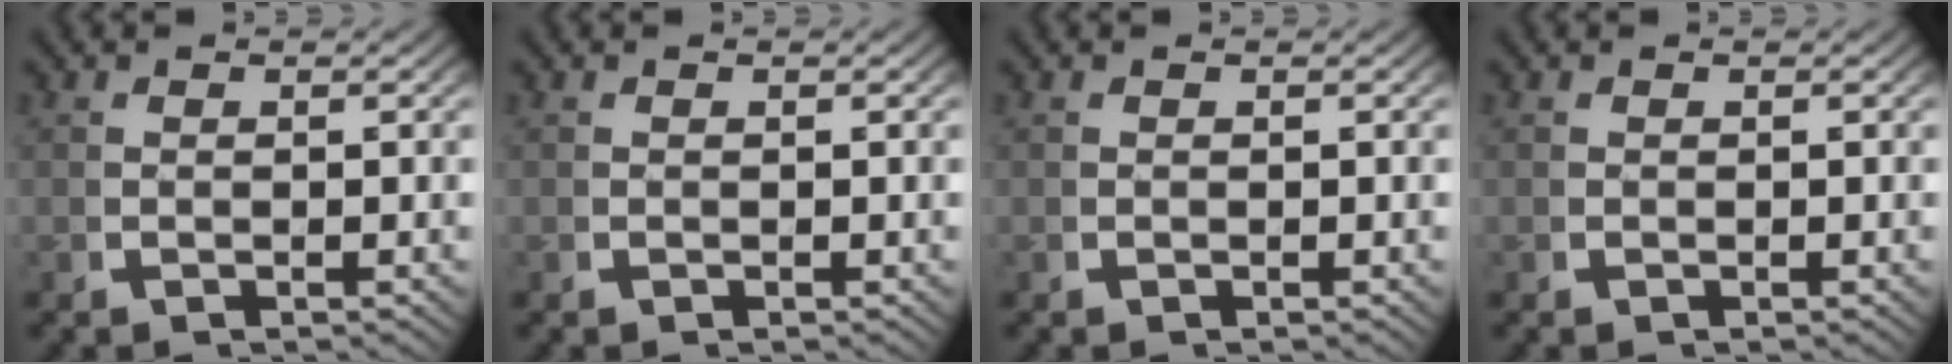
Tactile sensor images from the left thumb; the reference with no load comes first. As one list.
[{"total": 0.0}, {"total": 0.0}, {"total": 0.0}]